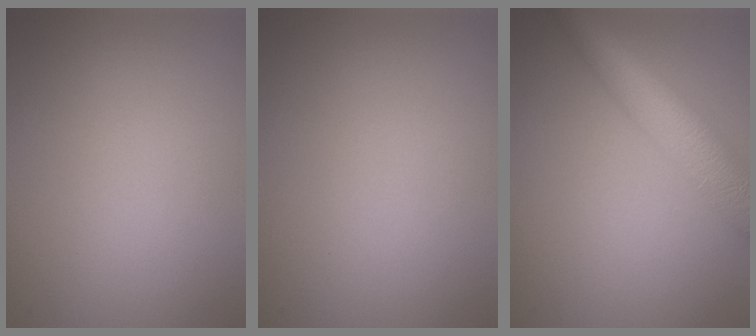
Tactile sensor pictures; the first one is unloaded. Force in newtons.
{"total": 0.0}
{"total": 7.1, "press": 7.1, "slide": 0.3}